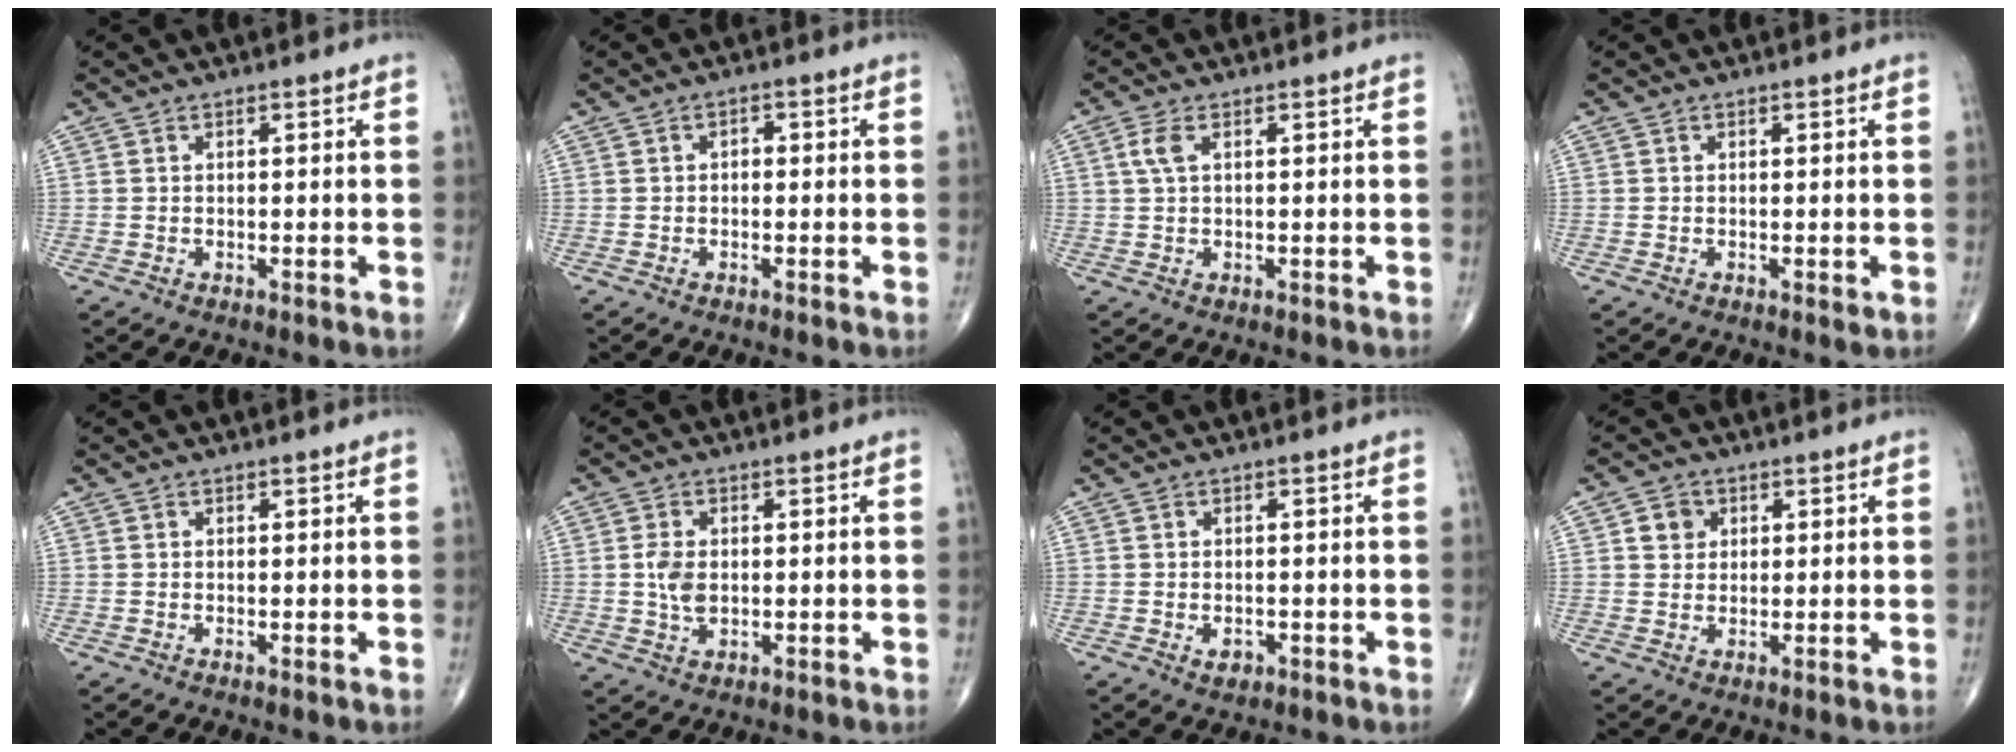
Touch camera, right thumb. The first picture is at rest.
{"total": 1.4, "force": [0.0, 1.0, 1.0], "torque": [-0.009, 0.006, -0.005]}
{"total": 2.7, "force": [0.9, 1.2, 2.3], "torque": [-0.060, 0.011, 0.020]}
{"total": 0.7, "force": [-0.1, 0.3, 0.6], "torque": [-0.007, -0.003, -0.003]}
{"total": 0.0}
{"total": 4.2, "force": [0.2, 2.7, 3.2], "torque": [-0.062, -0.002, 0.006]}
{"total": 2.0, "force": [-0.8, 1.3, 1.3], "torque": [-0.012, 0.001, -0.008]}
{"total": 3.5, "force": [1.1, 3.1, 1.3], "torque": [-0.003, -0.002, 0.015]}